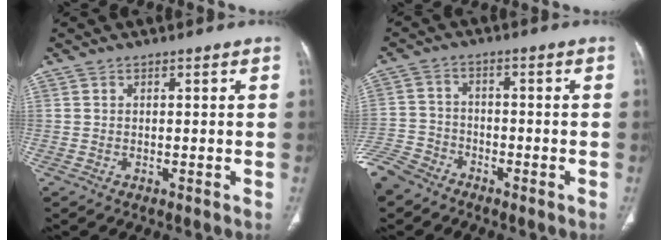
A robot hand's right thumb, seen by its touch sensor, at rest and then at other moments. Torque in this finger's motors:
{"motor_torque": [1.56, 0.63, 0.66, -1.17, 0.02]}